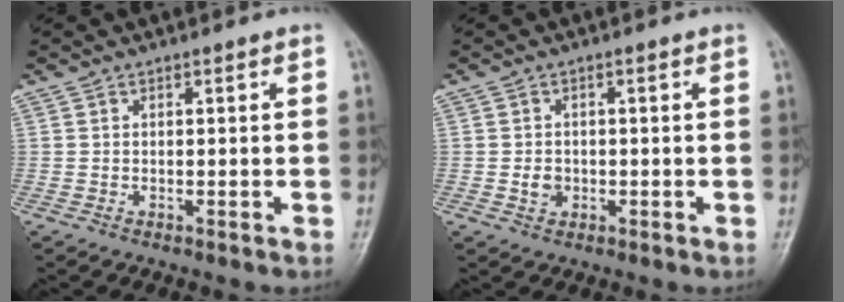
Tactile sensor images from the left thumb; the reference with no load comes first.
{"total": 2.3, "force": [-0.5, 1.9, 1.1], "torque": [-0.012, 0.003, -0.007]}